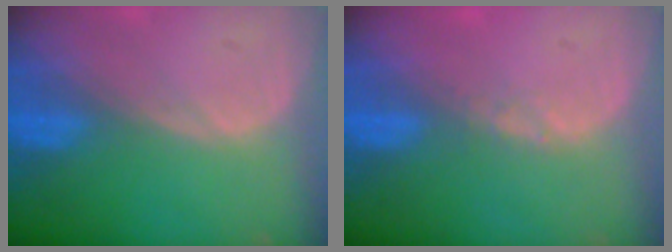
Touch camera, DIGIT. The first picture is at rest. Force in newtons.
{"total": 0.9, "press": 0.8, "slide": 0.5}